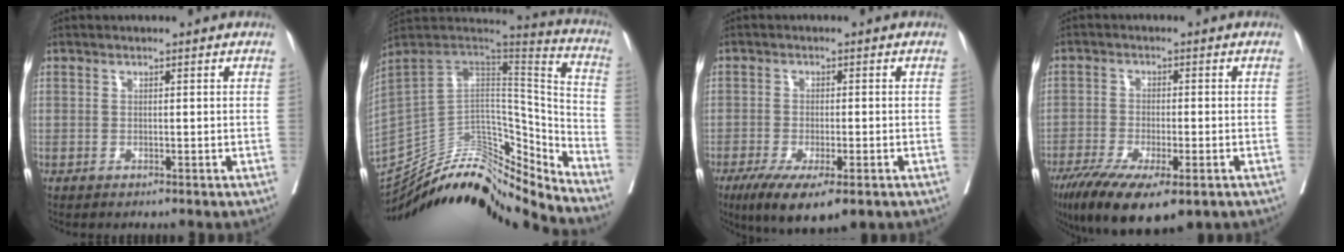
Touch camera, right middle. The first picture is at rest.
{"total": 27.3, "force": [-24.8, 5.7, 10.1], "torque": [-0.193, 0.019, -0.389]}
{"total": 9.9, "force": [-6.2, 2.4, 7.4], "torque": [-0.112, -0.023, -0.096]}
{"total": 13.6, "force": [-8.7, 3.8, 9.8], "torque": [-0.168, -0.033, -0.138]}